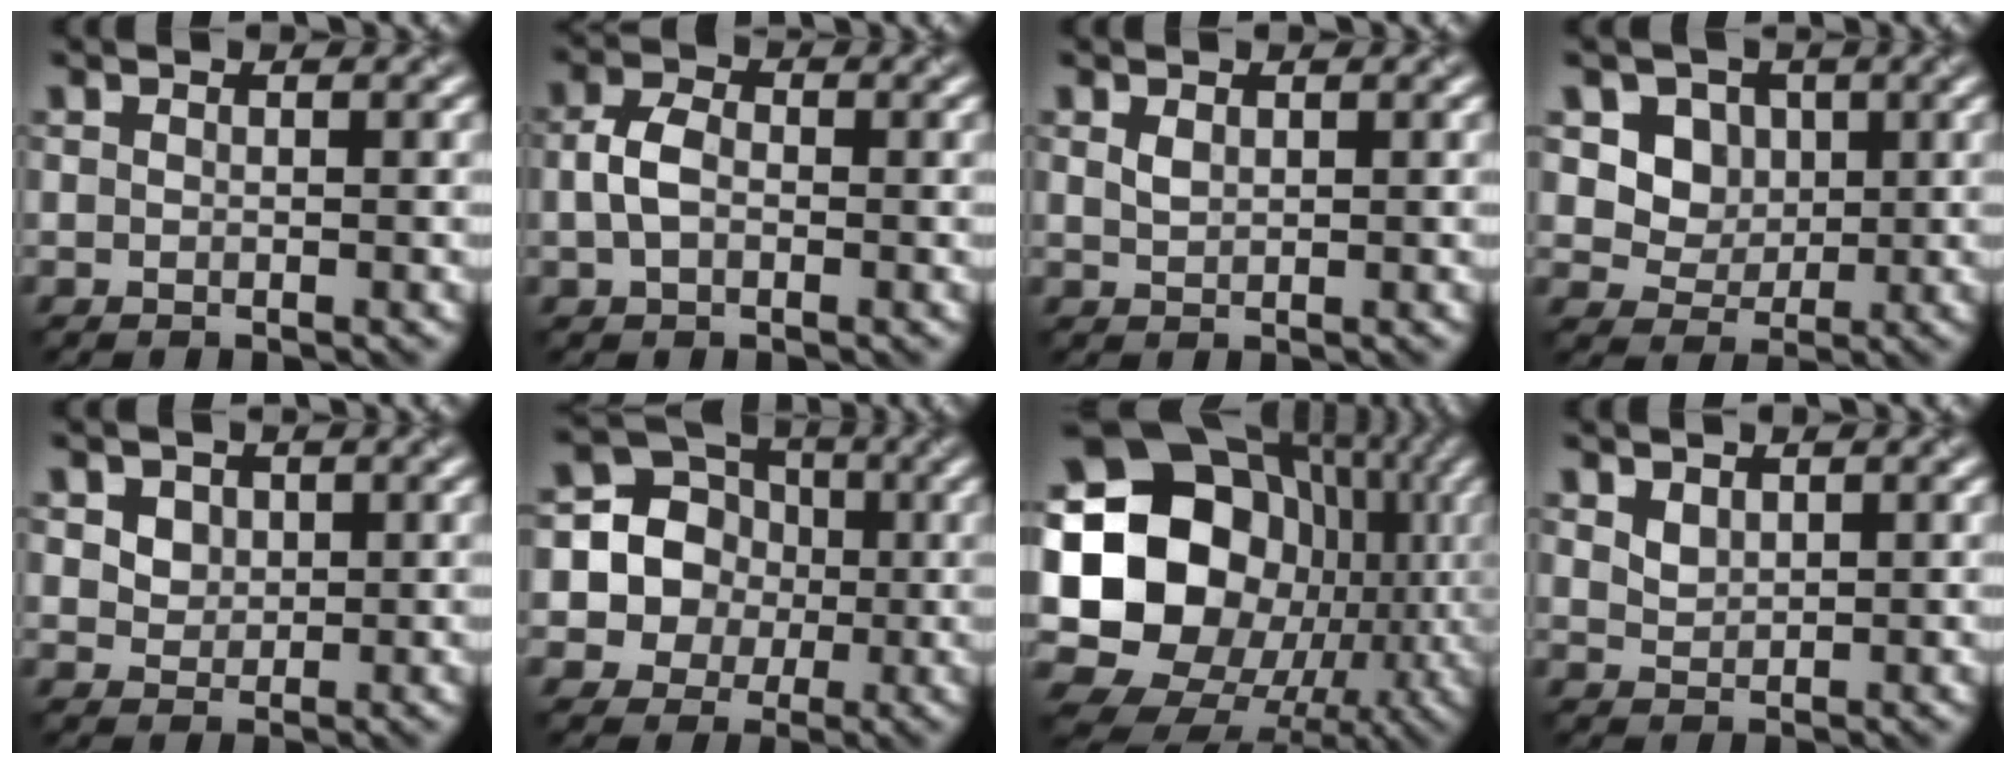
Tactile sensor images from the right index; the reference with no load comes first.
{"total": 2.8, "force": [-0.3, 1.9, 2.1], "torque": [-0.046, 0.004, -0.010]}
{"total": 1.0, "force": [0.5, 0.6, 0.6], "torque": [-0.017, -0.001, 0.014]}
{"total": 5.7, "force": [2.0, 4.8, 2.4], "torque": [-0.049, -0.006, 0.042]}
{"total": 2.9, "force": [1.4, 2.2, 1.3], "torque": [-0.038, 0.004, 0.032]}
{"total": 12.9, "force": [-0.2, 12.4, 3.5], "torque": [-0.104, 0.024, -0.019]}
{"total": 19.1, "force": [0.5, 15.8, 10.6], "torque": [-0.182, 0.005, 0.009]}
{"total": 1.3, "force": [1.0, 0.7, 0.6], "torque": [-0.014, -0.001, 0.024]}